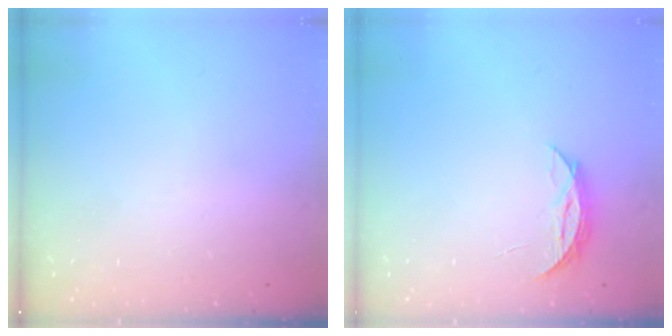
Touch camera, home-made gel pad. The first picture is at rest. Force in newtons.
{"total": 4.9, "press": 4.9, "slide": 0.5}